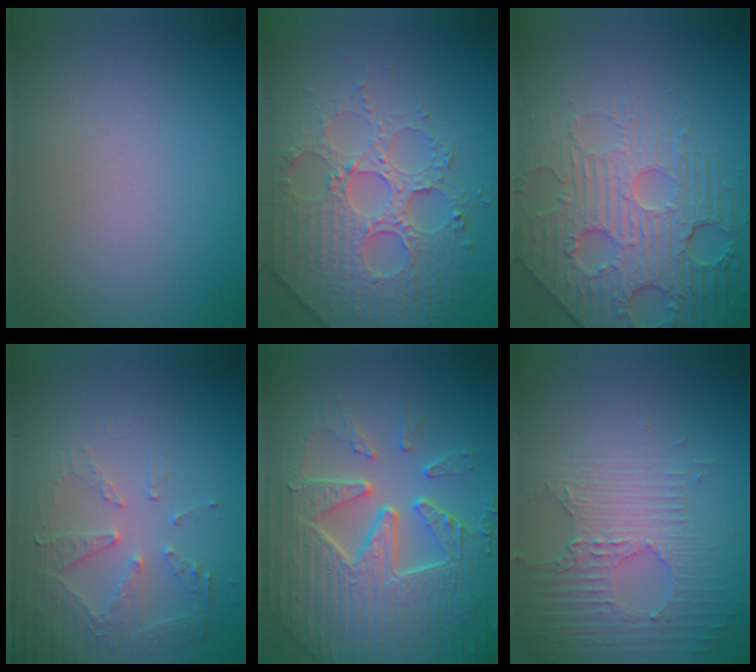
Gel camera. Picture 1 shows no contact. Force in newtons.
{"total": 5.8, "press": 5.3, "slide": 2.4}
{"total": 8.2, "press": 5.8, "slide": 5.9}
{"total": 5.3, "press": 3.6, "slide": 3.8}
{"total": 9.8, "press": 6.6, "slide": 7.2}
{"total": 3.7, "press": 3.3, "slide": 1.7}